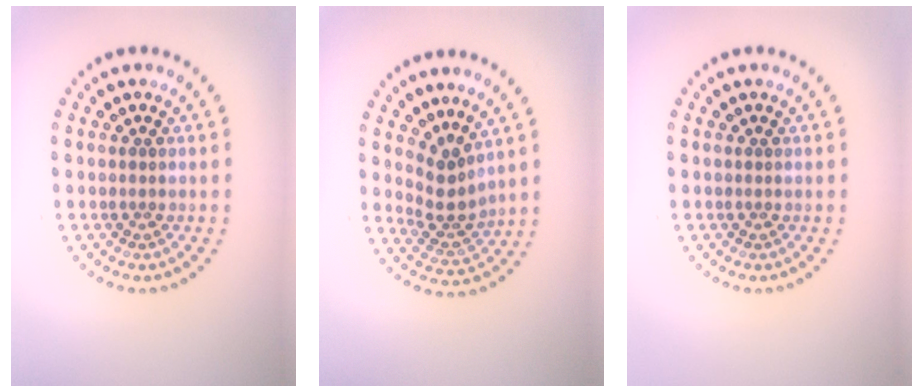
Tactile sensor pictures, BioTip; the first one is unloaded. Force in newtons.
{"total": 3.0, "press": 2.1, "slide": 2.1}
{"total": 0.0}